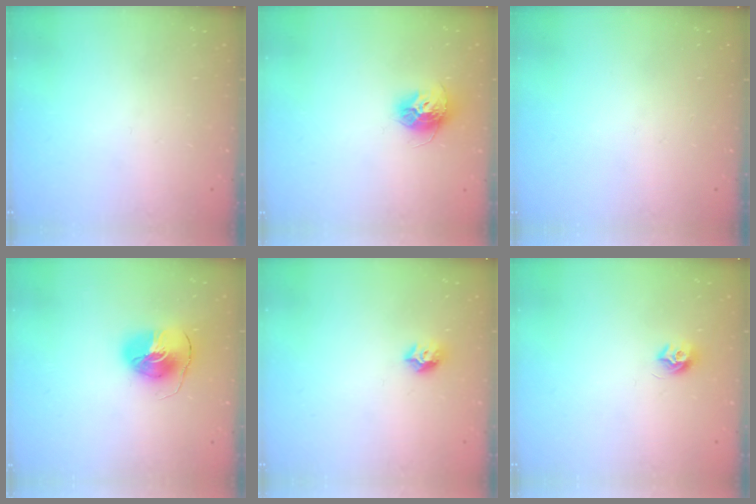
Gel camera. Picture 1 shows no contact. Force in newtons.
{"total": 11.2, "press": 11.2, "slide": 0.8}
{"total": 0.0}
{"total": 8.7, "press": 8.7, "slide": 1.1}
{"total": 8.2, "press": 8.1, "slide": 1.0}
{"total": 6.7, "press": 6.6, "slide": 0.6}